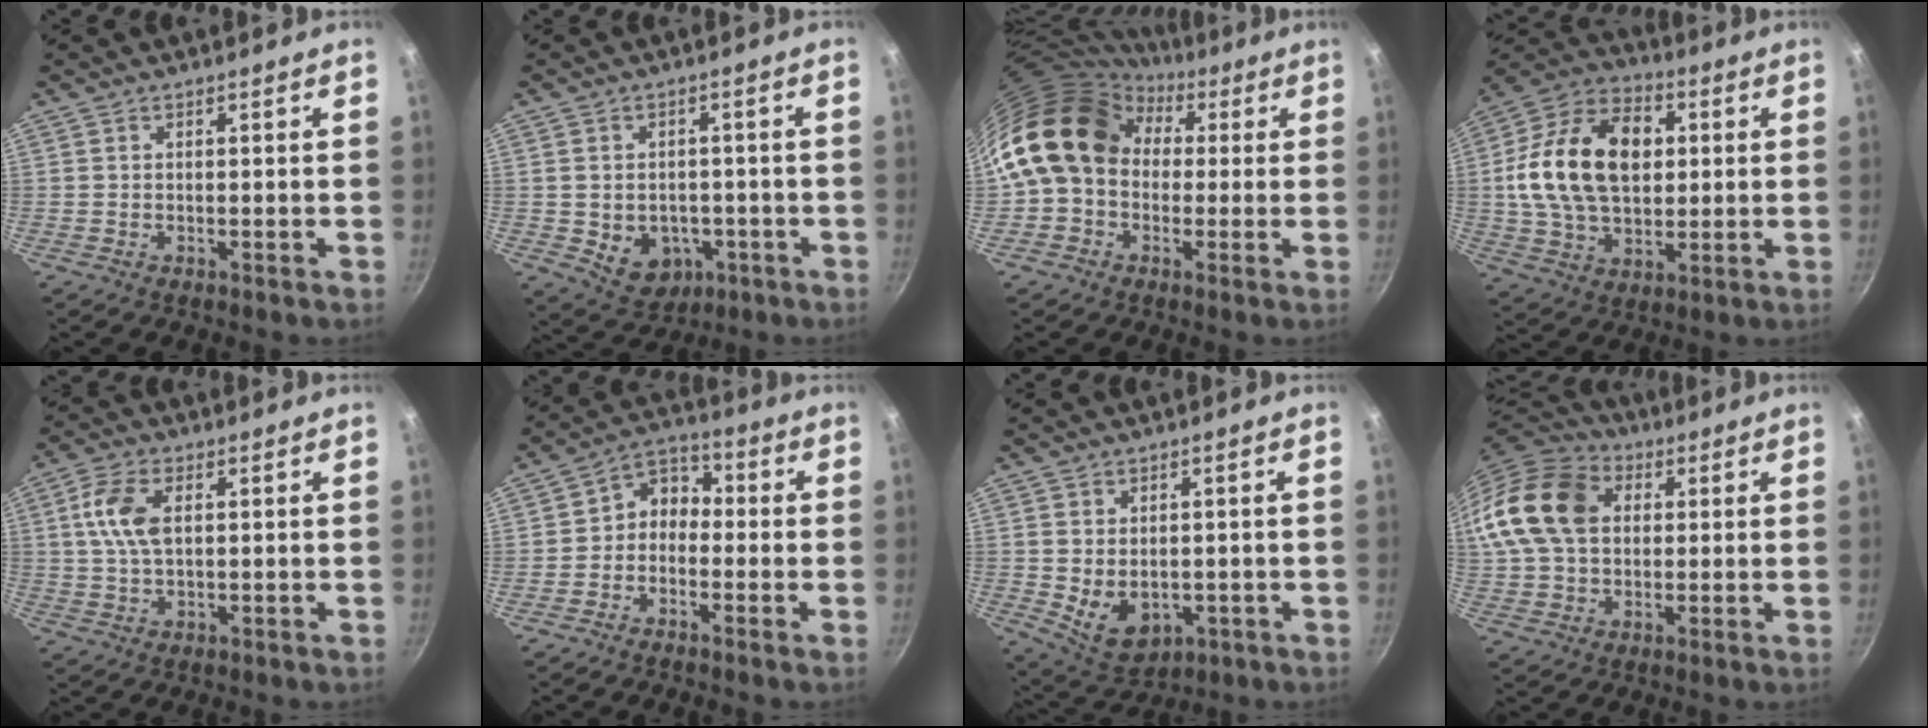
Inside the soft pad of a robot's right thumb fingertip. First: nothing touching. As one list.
[{"total": 8.6, "force": [-2.3, 6.7, 4.8], "torque": [-0.045, 0.008, -0.016]}, {"total": 14.6, "force": [2.3, 11.7, 8.4], "torque": [-0.111, 0.031, 0.021]}, {"total": 21.6, "force": [2.8, 14.5, 15.7], "torque": [-0.256, 0.016, 0.038]}, {"total": 7.5, "force": [1.5, 4.1, 6.1], "torque": [-0.120, 0.009, 0.026]}, {"total": 5.8, "force": [-1.6, 4.6, 3.2], "torque": [-0.026, 0.036, -0.046]}, {"total": 7.9, "force": [-0.6, 5.7, 5.5], "torque": [-0.074, -0.012, 0.013]}, {"total": 17.0, "force": [3.6, 12.5, 11.0], "torque": [-0.197, 0.021, 0.051]}]